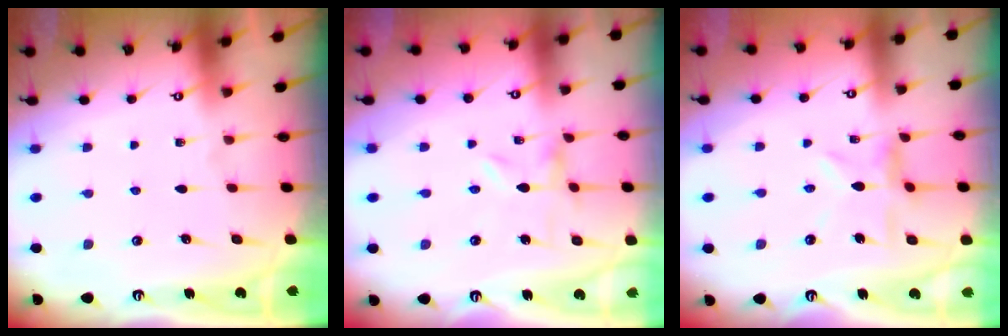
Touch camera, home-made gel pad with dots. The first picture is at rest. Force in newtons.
{"total": 0.0}
{"total": 6.7, "press": 6.6, "slide": 0.6}